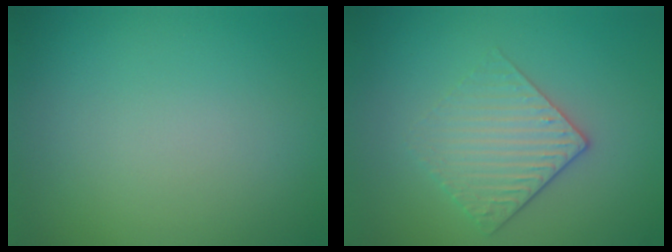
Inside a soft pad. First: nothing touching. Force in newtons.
{"total": 3.0, "press": 2.6, "slide": 1.6}